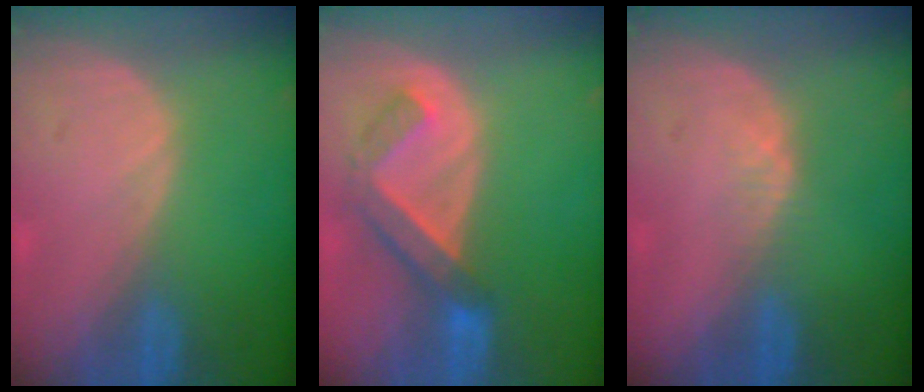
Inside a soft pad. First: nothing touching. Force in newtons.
{"total": 5.6, "press": 5.6, "slide": 0.3}
{"total": 1.4, "press": 1.2, "slide": 0.7}